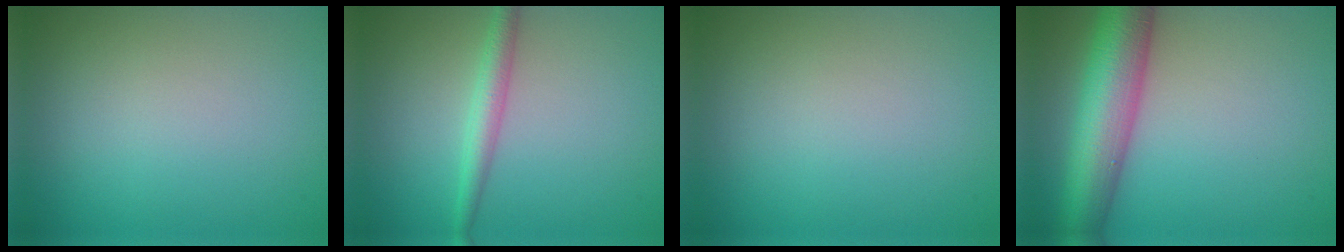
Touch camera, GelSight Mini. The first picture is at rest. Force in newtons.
{"total": 2.4, "press": 2.4, "slide": 0.0}
{"total": 0.0}
{"total": 9.2, "press": 9.2, "slide": 0.4}